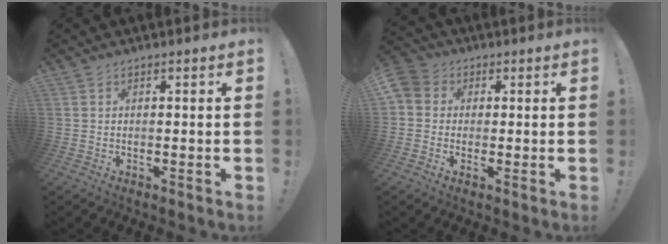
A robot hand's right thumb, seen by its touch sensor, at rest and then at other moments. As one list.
[{"total": 5.1, "force": [-0.2, 4.7, 2.0], "torque": [-0.037, 0.007, -0.001]}]